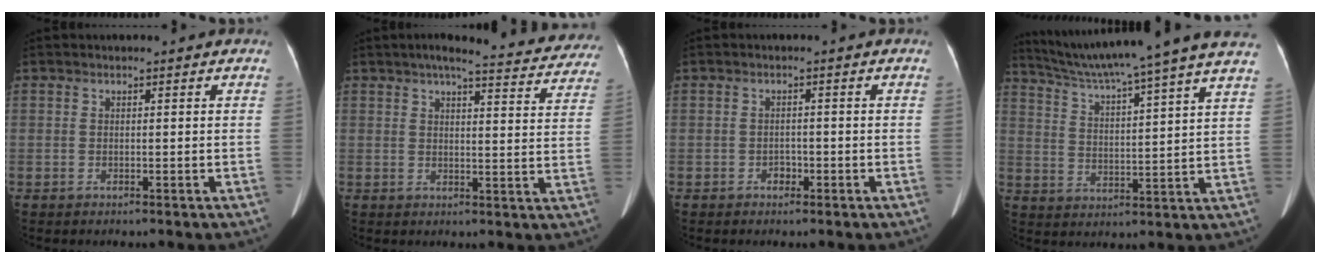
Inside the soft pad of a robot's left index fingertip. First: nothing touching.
{"total": 17.6, "force": [15.9, 2.5, 7.1], "torque": [-0.079, -0.021, 0.172]}
{"total": 1.3, "force": [-1.0, 0.8, 0.3], "torque": [-0.004, -0.003, -0.015]}
{"total": 21.9, "force": [18.9, -1.8, 10.8], "torque": [-0.185, -0.015, 0.263]}